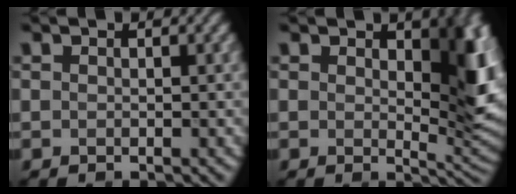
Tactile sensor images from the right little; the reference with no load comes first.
{"total": 8.2, "force": [1.7, 3.9, 7.0], "torque": [-0.083, -0.014, 0.038]}